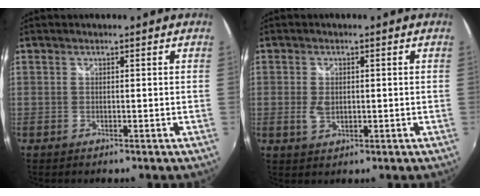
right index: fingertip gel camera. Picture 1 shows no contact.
{"total": 2.9, "force": [-0.2, 1.9, 2.2], "torque": [-0.040, -0.004, -0.001]}